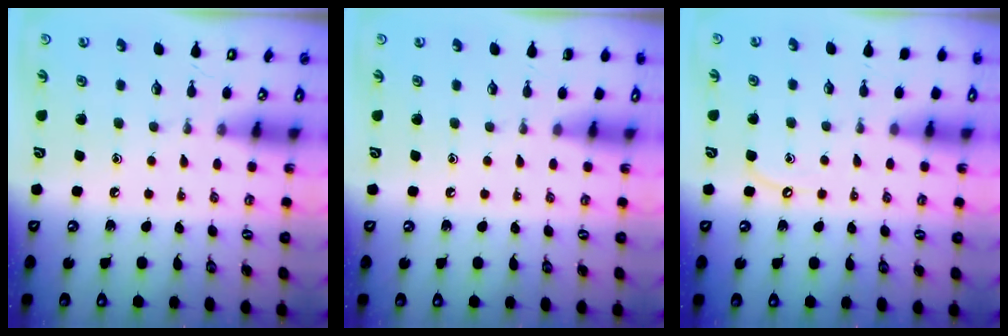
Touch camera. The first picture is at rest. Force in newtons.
{"total": 0.0}
{"total": 3.6, "press": 3.6, "slide": 0.5}